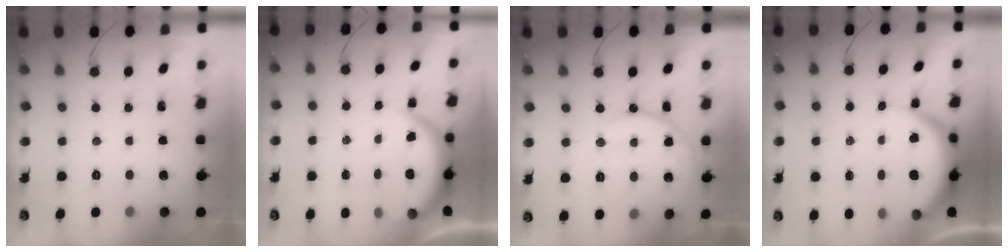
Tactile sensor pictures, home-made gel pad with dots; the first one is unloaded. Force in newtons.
{"total": 3.9, "press": 3.9, "slide": 0.1}
{"total": 13.1, "press": 13.1, "slide": 1.3}
{"total": 6.4, "press": 6.3, "slide": 0.5}